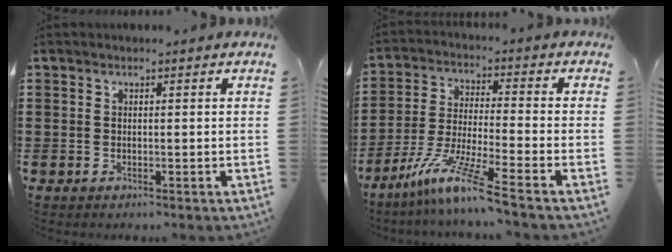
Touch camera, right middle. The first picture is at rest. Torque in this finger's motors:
{"motor_torque": [1.97, -0.17, 0.34, 0.07]}